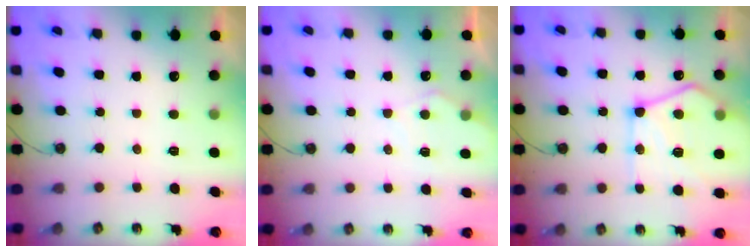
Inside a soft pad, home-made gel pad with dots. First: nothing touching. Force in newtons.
{"total": 6.2, "press": 6.2, "slide": 0.7}
{"total": 16.6, "press": 16.6, "slide": 0.9}